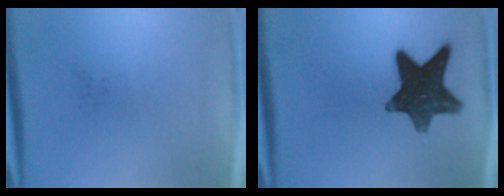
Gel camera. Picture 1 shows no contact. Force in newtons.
{"total": 12.6}